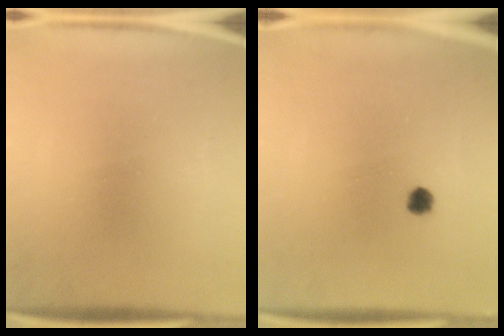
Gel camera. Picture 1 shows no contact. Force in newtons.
{"total": 1.7}